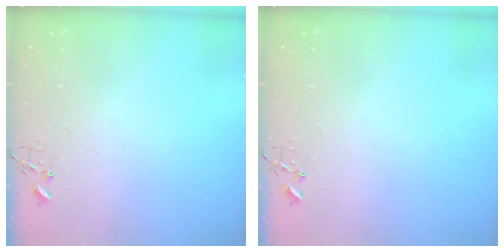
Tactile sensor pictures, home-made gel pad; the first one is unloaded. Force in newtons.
{"total": 0.0}